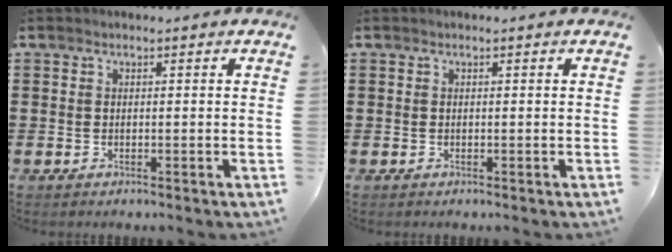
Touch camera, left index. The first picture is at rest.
{"total": 0.0}